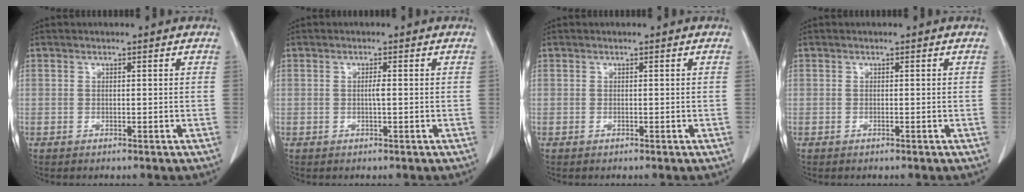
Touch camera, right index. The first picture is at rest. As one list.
[{"total": 0.9, "force": [-0.1, 0.0, 0.9], "torque": [-0.019, -0.001, -0.001]}, {"total": 0.0}, {"total": 0.0}]